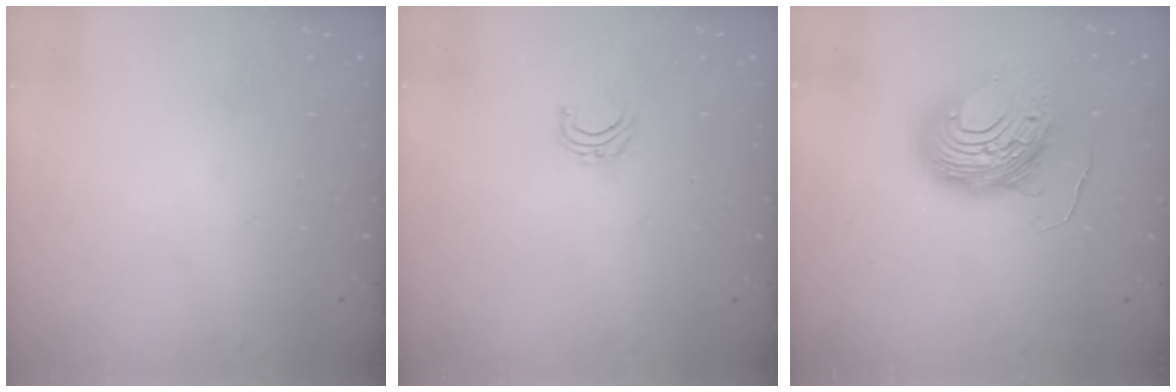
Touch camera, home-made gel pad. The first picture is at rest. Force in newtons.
{"total": 4.0, "press": 4.0, "slide": 0.3}
{"total": 12.2, "press": 12.1, "slide": 1.3}